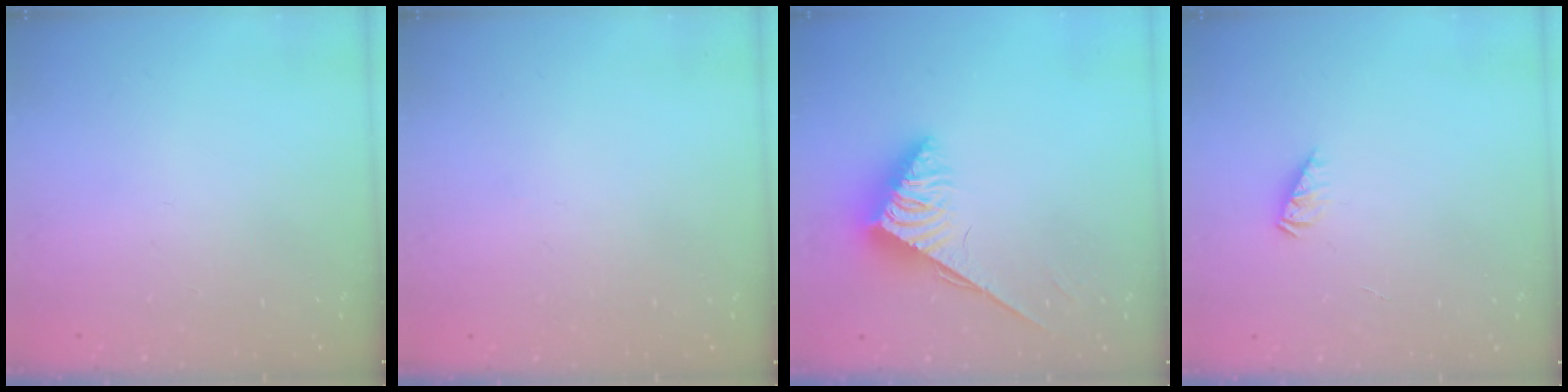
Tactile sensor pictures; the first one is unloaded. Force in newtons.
{"total": 0.0}
{"total": 3.8, "press": 3.8, "slide": 0.5}
{"total": 2.0, "press": 2.0, "slide": 0.2}